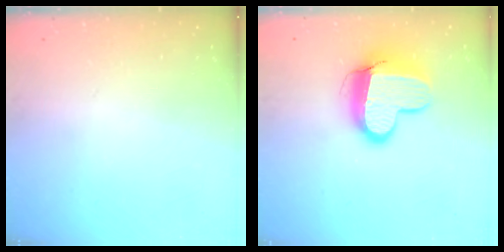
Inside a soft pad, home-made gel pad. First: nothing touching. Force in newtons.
{"total": 13.4, "press": 13.3, "slide": 1.3}